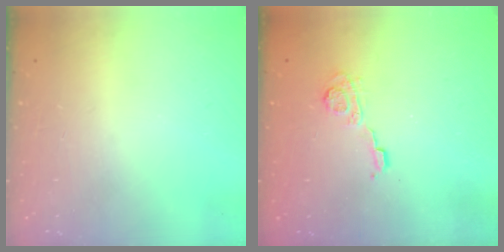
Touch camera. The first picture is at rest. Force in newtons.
{"total": 4.9, "press": 4.9, "slide": 0.3}